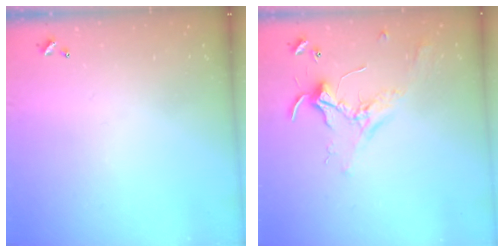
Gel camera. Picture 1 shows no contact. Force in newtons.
{"total": 2.1, "press": 2.1, "slide": 0.5}